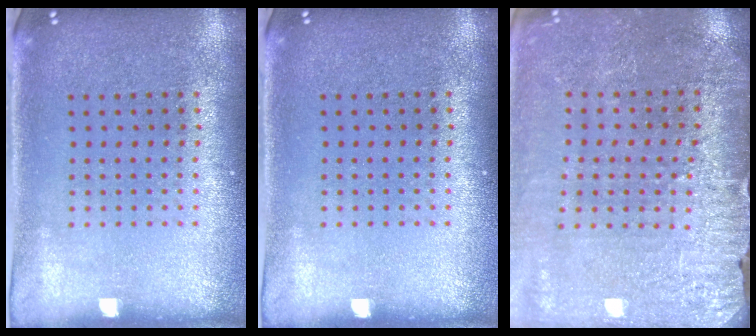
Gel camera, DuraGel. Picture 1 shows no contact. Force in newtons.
{"total": 0.0}
{"total": 3.0, "press": 3.0, "slide": 0.1}